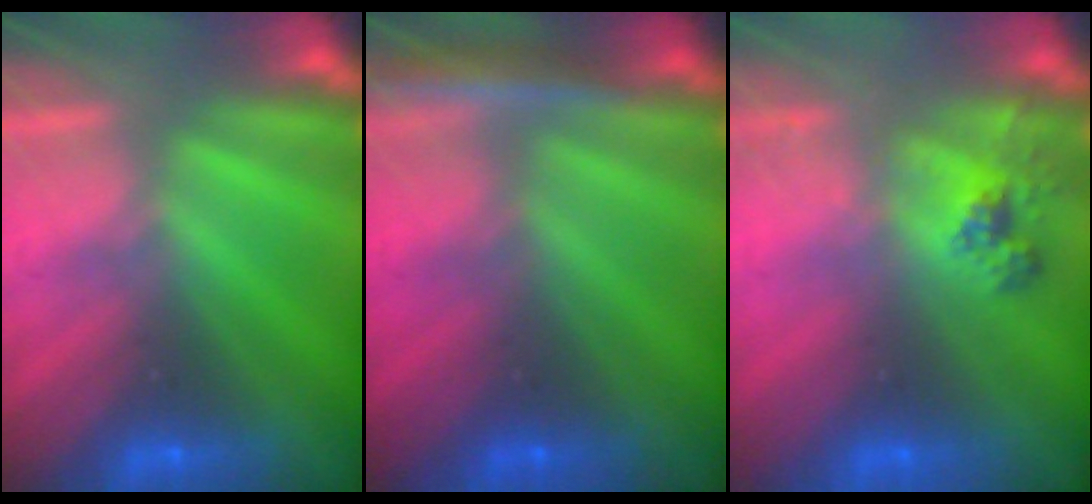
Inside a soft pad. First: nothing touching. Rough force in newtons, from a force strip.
{"total": 1.3}
{"total": 2.6}